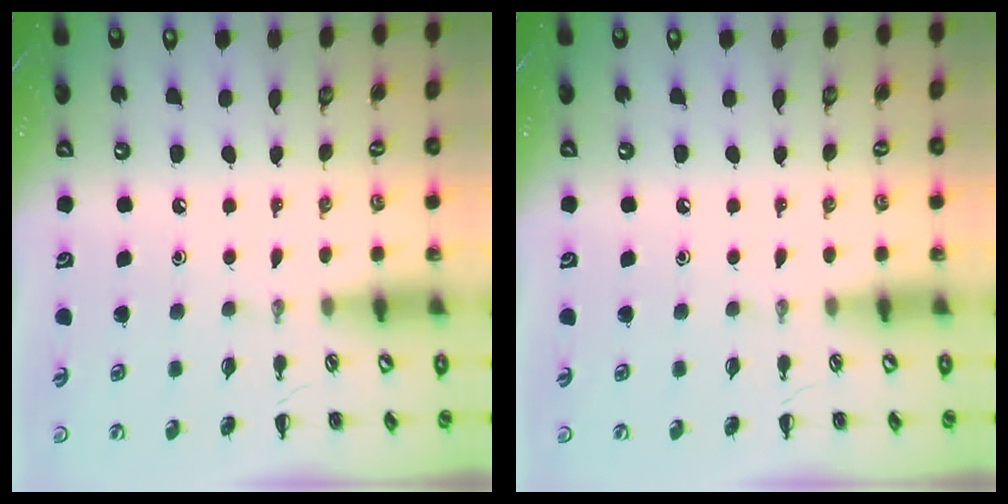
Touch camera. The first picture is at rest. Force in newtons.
{"total": 0.0}